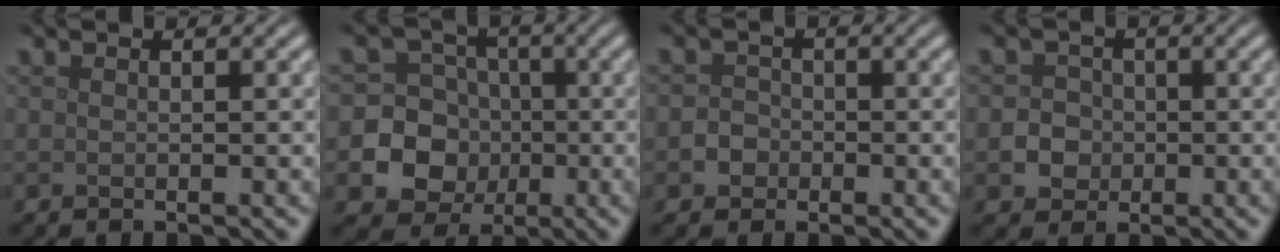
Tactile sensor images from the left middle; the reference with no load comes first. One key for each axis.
{"total": 11.2, "fx": -2.3, "fy": 10.7, "fz": 2.6, "tx": -0.076, "ty": 0.004, "tz": -0.051}
{"total": 1.9, "fx": -0.6, "fy": 1.7, "fz": 0.6, "tx": 0.009, "ty": 0.001, "tz": -0.016}
{"total": 3.2, "fx": -0.6, "fy": 3.0, "fz": 1.0, "tx": 0.008, "ty": 0.010, "tz": -0.028}